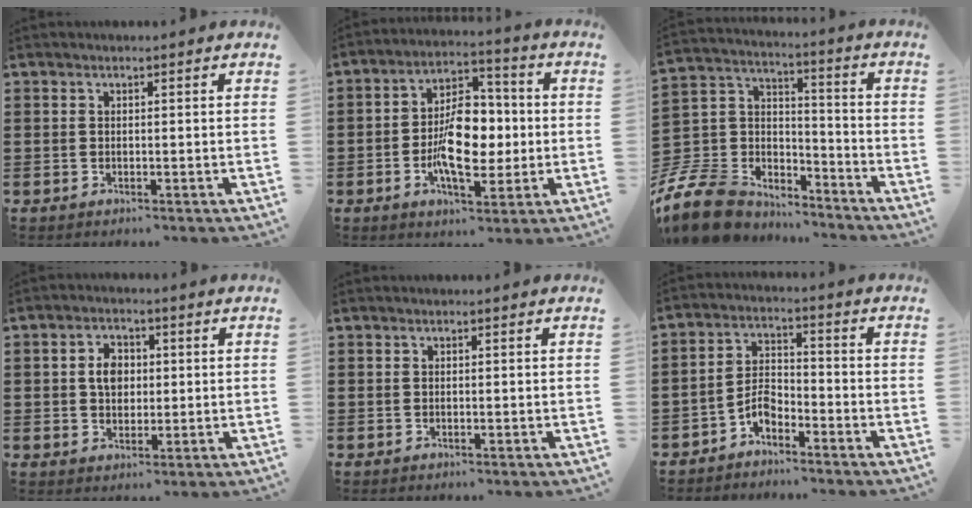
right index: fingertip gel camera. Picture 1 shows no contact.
{"total": 10.0, "force": [-1.3, 5.6, 8.2], "torque": [-0.142, 0.004, -0.029]}
{"total": 11.1, "force": [-9.1, 5.4, 3.3], "torque": [-0.117, 0.010, -0.184]}
{"total": 4.4, "force": [0.4, 3.3, 2.9], "torque": [-0.056, 0.011, 0.002]}
{"total": 0.0}
{"total": 4.1, "force": [-3.0, 1.8, 2.1], "torque": [-0.054, 0.002, -0.063]}